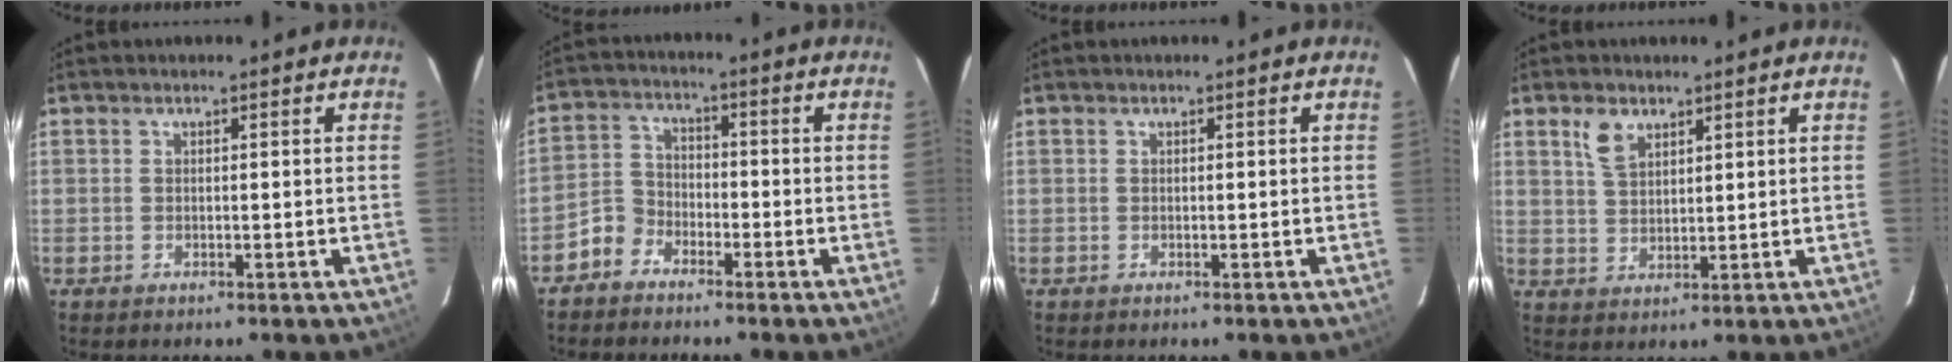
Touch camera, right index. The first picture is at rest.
{"total": 5.1, "force": [-3.7, 3.4, 0.8], "torque": [-0.017, 0.023, -0.080]}
{"total": 0.0}
{"total": 4.6, "force": [2.8, 2.6, 2.6], "torque": [-0.050, 0.008, 0.057]}